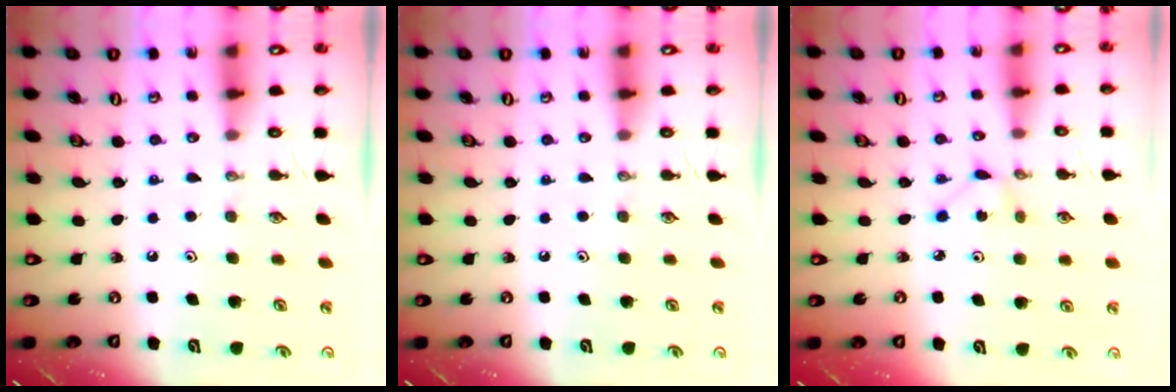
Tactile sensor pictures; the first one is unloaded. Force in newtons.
{"total": 0.0}
{"total": 1.7, "press": 1.6, "slide": 0.2}